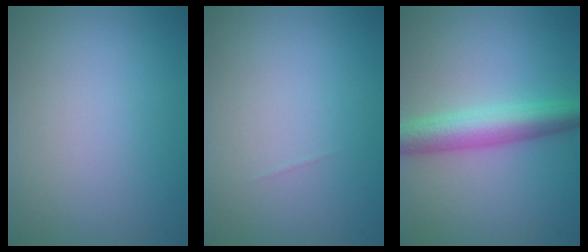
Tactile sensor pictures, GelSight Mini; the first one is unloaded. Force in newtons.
{"total": 0.0}
{"total": 5.0, "press": 5.0, "slide": 0.1}